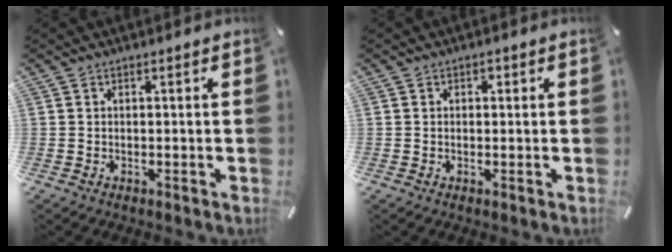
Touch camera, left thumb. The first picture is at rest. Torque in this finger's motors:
{"motor_torque": [0.08, 0.01, 0.10, 0.00, 0.00]}